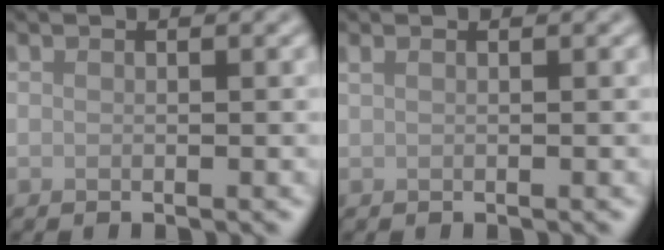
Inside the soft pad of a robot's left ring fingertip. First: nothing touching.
{"total": 0.7, "force": [0.4, 0.3, 0.6], "torque": [-0.009, 0.003, 0.005]}